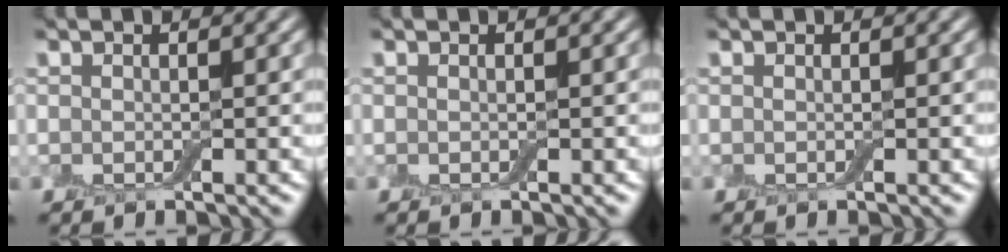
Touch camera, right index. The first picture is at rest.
{"total": 0.0}
{"total": 0.0}